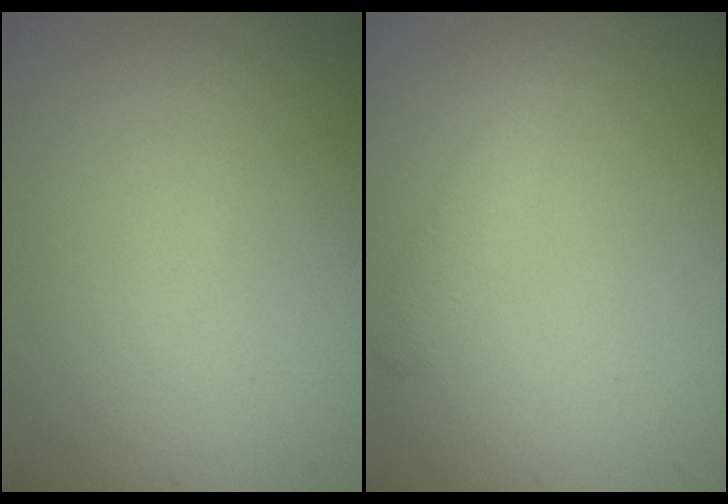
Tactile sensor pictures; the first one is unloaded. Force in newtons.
{"total": 1.9, "press": 1.9, "slide": 0.0}